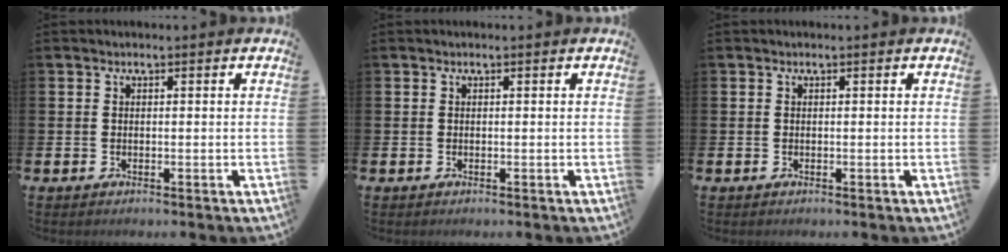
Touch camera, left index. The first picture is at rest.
{"total": 0.0}
{"total": 0.0}